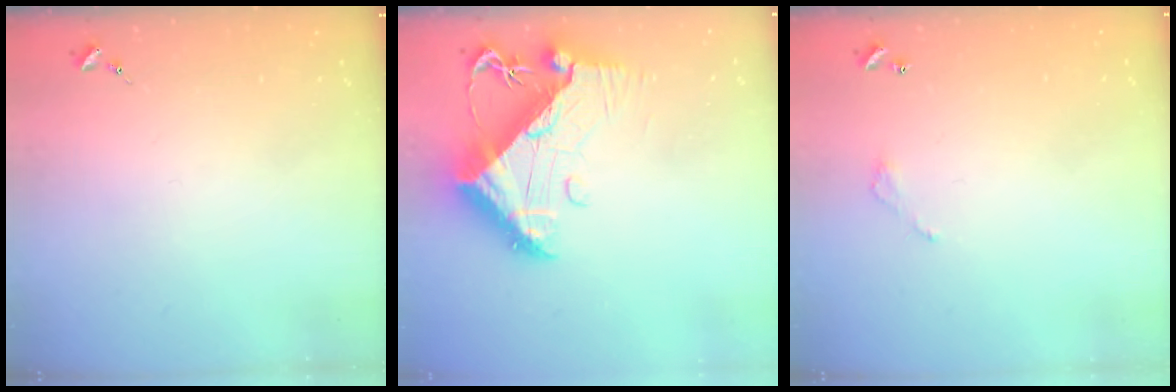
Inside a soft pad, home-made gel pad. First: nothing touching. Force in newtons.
{"total": 13.2, "press": 13.1, "slide": 1.4}
{"total": 3.1, "press": 3.0, "slide": 0.3}